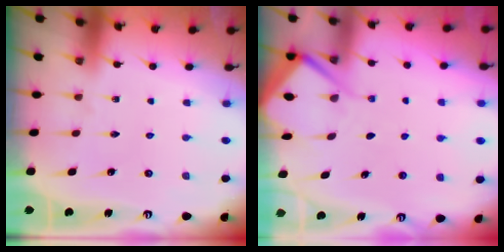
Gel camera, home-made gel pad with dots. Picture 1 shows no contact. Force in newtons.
{"total": 5.6, "press": 5.6, "slide": 0.5}